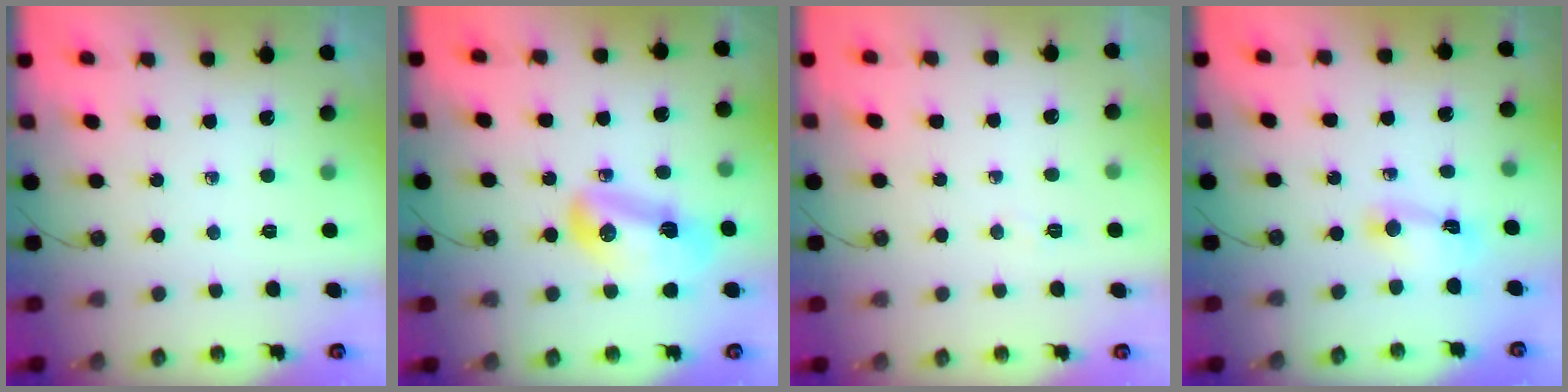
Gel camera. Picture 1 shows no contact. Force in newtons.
{"total": 10.1, "press": 9.9, "slide": 2.2}
{"total": 3.1, "press": 3.0, "slide": 0.7}
{"total": 3.0, "press": 3.0, "slide": 0.3}